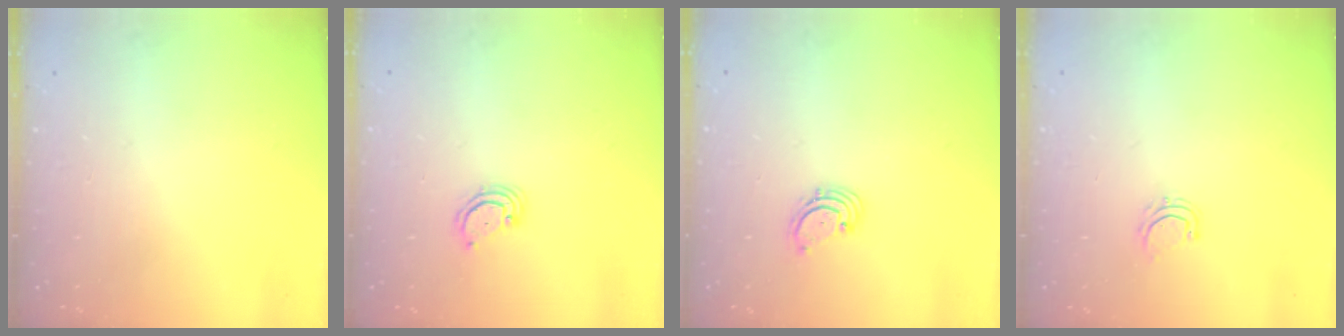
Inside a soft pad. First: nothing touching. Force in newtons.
{"total": 2.9, "press": 2.9, "slide": 0.3}
{"total": 1.6, "press": 1.6, "slide": 0.2}
{"total": 4.8, "press": 4.7, "slide": 0.7}